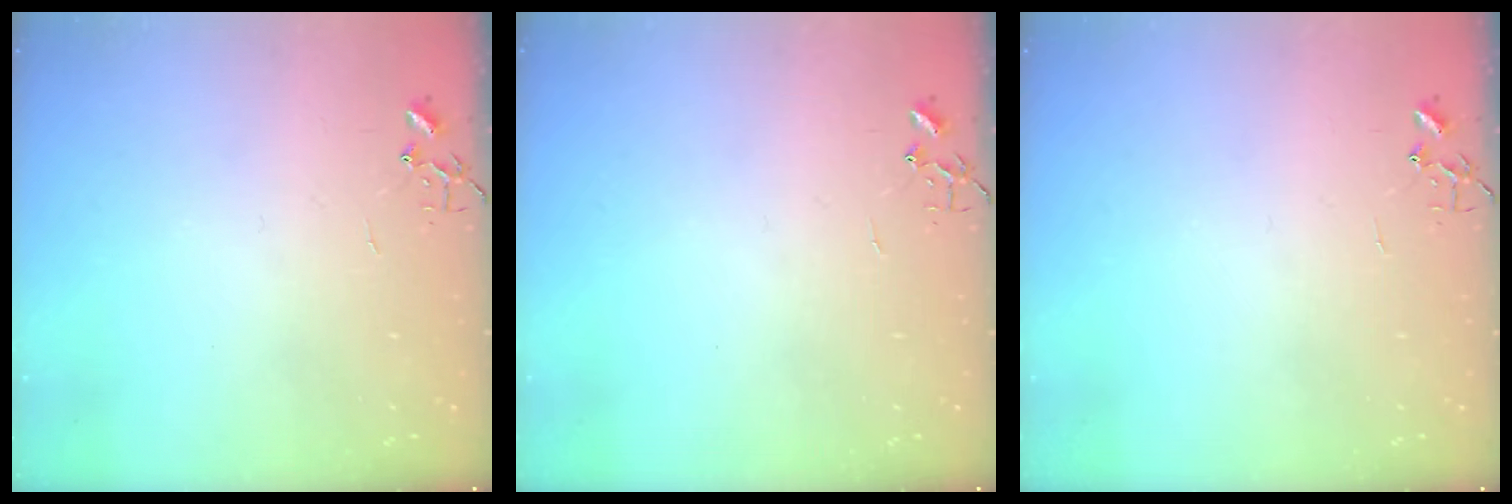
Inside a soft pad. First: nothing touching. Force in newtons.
{"total": 0.0}
{"total": 0.0}